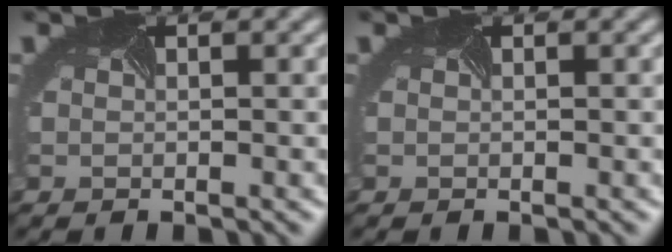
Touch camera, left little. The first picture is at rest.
{"total": 0.0}